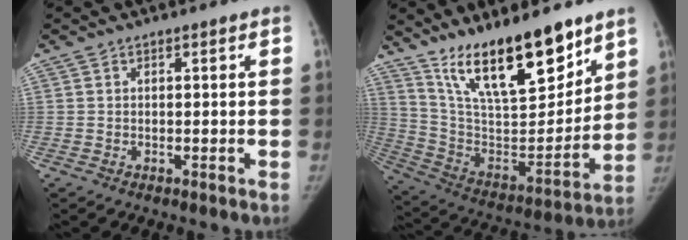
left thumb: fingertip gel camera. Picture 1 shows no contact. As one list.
[{"total": 23.0, "force": [16.1, 7.4, 14.6], "torque": [-0.198, -0.085, 0.288]}]